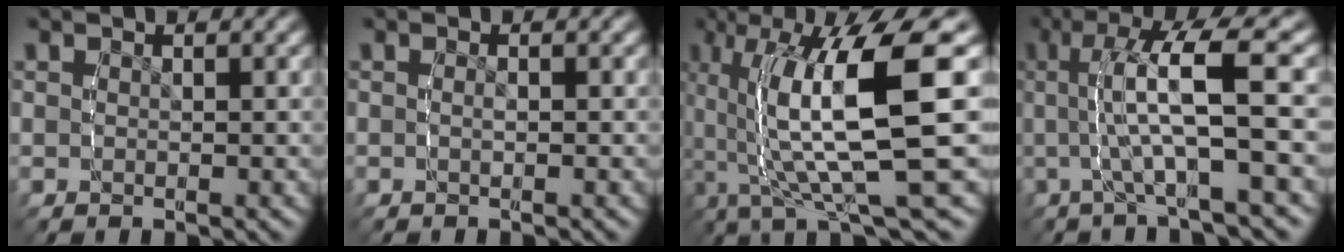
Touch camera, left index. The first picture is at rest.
{"total": 0.8, "force": [-0.6, 0.3, 0.4], "torque": [-0.013, -0.003, -0.014]}
{"total": 11.5, "force": [-0.3, 3.9, 10.8], "torque": [-0.195, 0.006, -0.004]}
{"total": 5.8, "force": [-0.2, 0.6, 5.7], "torque": [-0.109, 0.016, -0.012]}